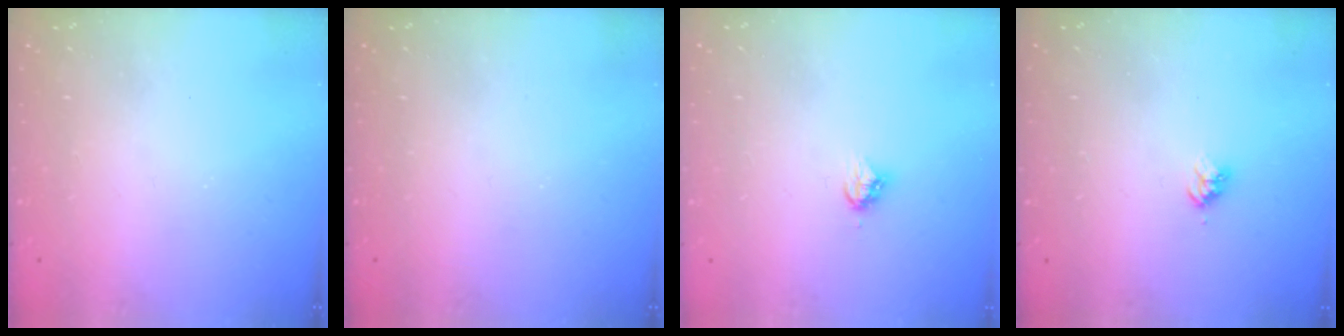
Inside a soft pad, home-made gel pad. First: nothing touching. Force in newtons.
{"total": 0.0}
{"total": 3.9, "press": 3.9, "slide": 0.4}
{"total": 3.1, "press": 3.1, "slide": 0.4}